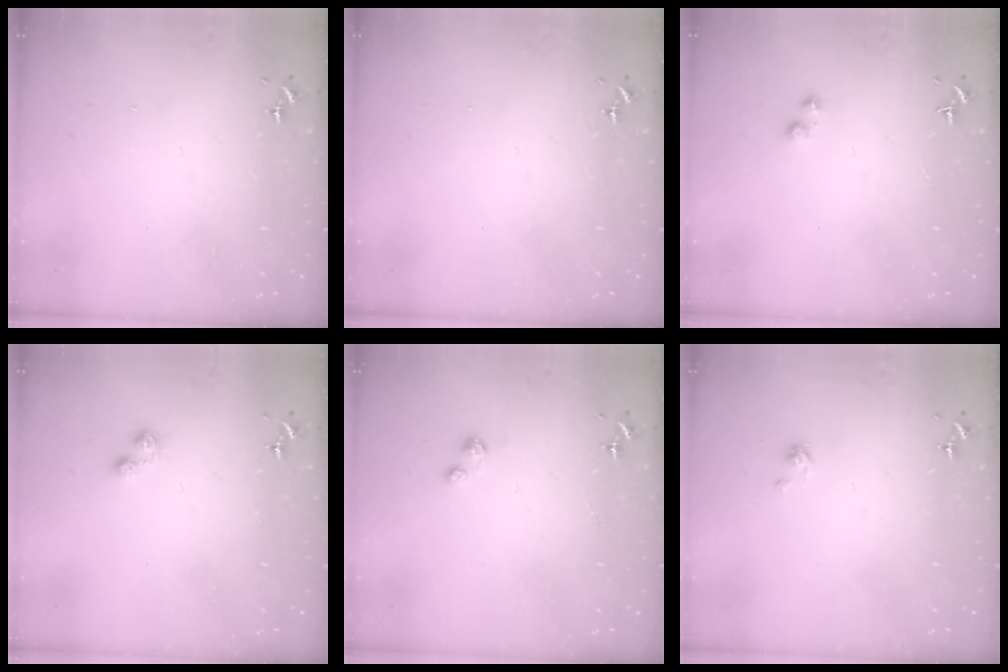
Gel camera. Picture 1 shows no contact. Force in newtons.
{"total": 0.0}
{"total": 2.4, "press": 2.3, "slide": 0.9}
{"total": 3.3, "press": 3.3, "slide": 0.4}
{"total": 2.2, "press": 2.2, "slide": 0.3}
{"total": 2.4, "press": 2.4, "slide": 0.3}